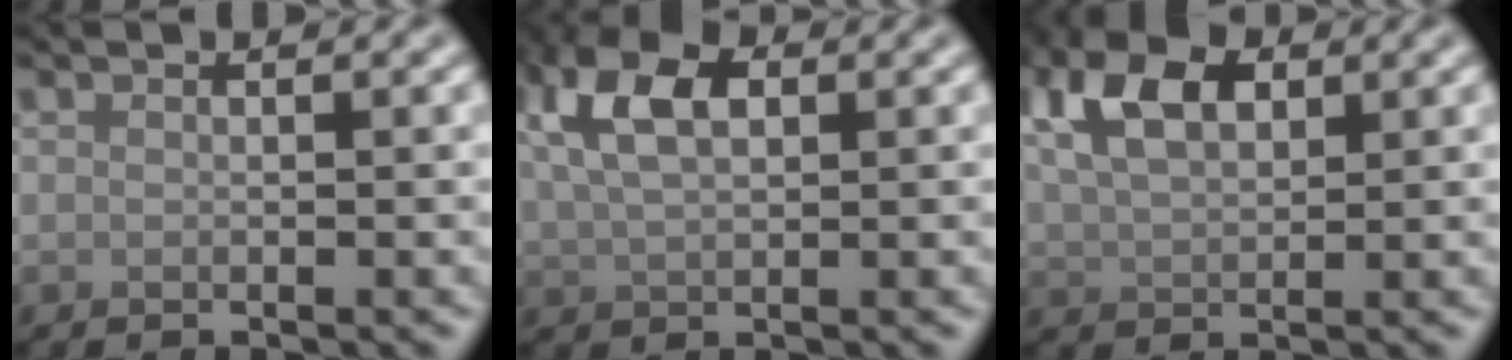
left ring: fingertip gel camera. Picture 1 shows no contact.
{"total": 7.0, "force": [2.3, 4.1, 5.2], "torque": [-0.123, 0.016, 0.038]}
{"total": 6.4, "force": [2.5, 3.8, 4.5], "torque": [-0.103, 0.013, 0.043]}